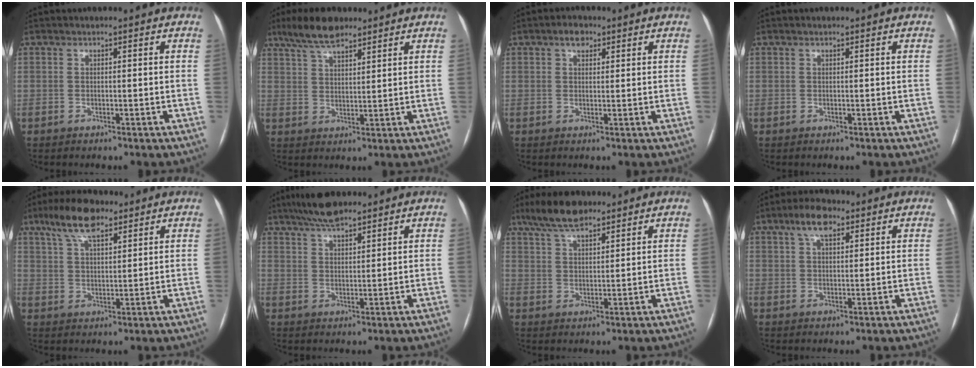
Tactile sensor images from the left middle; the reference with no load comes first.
{"total": 7.6, "force": [5.9, 2.2, 4.2], "torque": [-0.084, 0.014, 0.108]}
{"total": 2.5, "force": [1.5, 1.4, 1.4], "torque": [-0.025, 0.010, 0.024]}
{"total": 0.0}
{"total": 8.8, "force": [5.9, 2.9, 5.9], "torque": [-0.115, 0.021, 0.107]}
{"total": 6.8, "force": [5.6, 1.5, 3.6], "torque": [-0.068, 0.019, 0.099]}
{"total": 7.8, "force": [6.0, 2.2, 4.5], "torque": [-0.089, 0.017, 0.109]}
{"total": 5.5, "force": [3.2, 2.1, 3.9], "torque": [-0.077, 0.018, 0.054]}